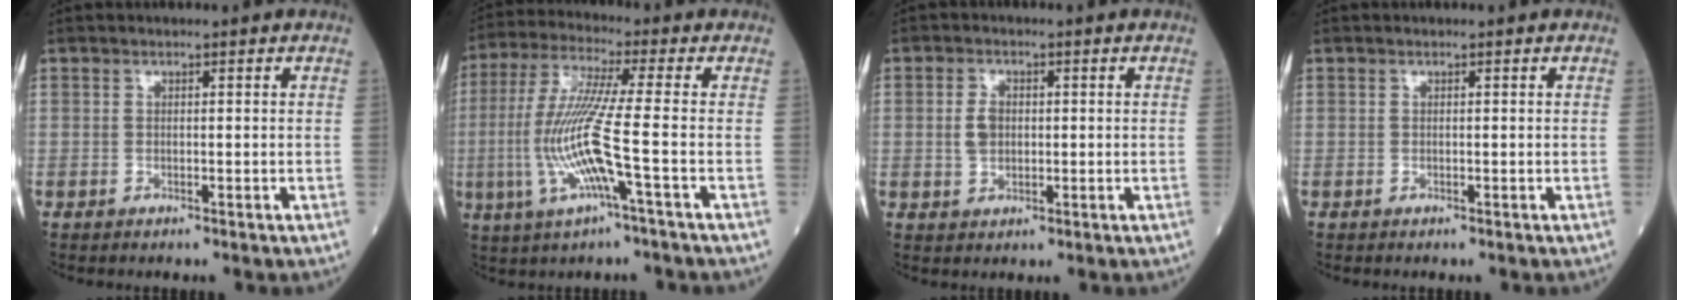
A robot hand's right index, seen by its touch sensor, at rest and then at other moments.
{"total": 11.8, "force": [-2.7, -0.6, 11.5], "torque": [-0.249, -0.007, -0.060]}
{"total": 3.2, "force": [0.1, 2.2, 2.3], "torque": [-0.045, 0.004, 0.003]}
{"total": 0.0}